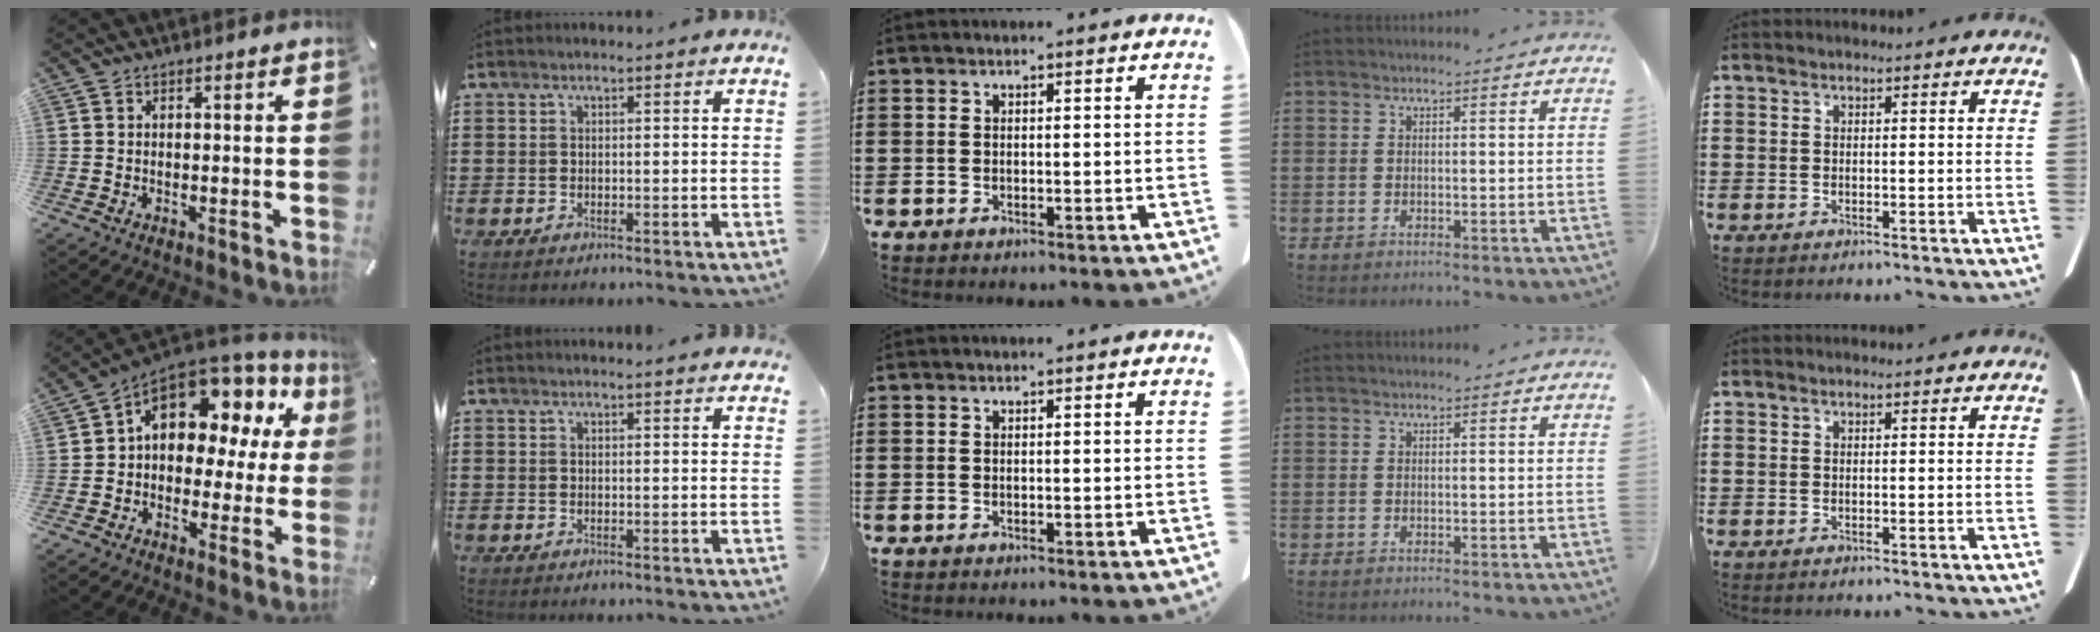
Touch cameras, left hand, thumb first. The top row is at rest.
{"thumb": {"total": 12.8, "force": [5.4, 8.5, 7.9], "torque": [-0.115, -0.039, 0.095]}, "index": {"total": 1.3, "force": [1.3, -0.2, 0.4], "torque": [-0.009, -0.002, 0.025]}}